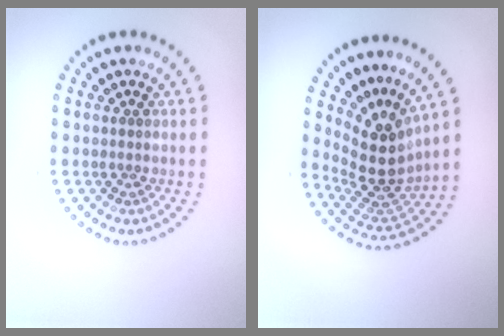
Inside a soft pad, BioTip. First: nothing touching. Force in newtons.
{"total": 4.6, "press": 3.6, "slide": 3.0}